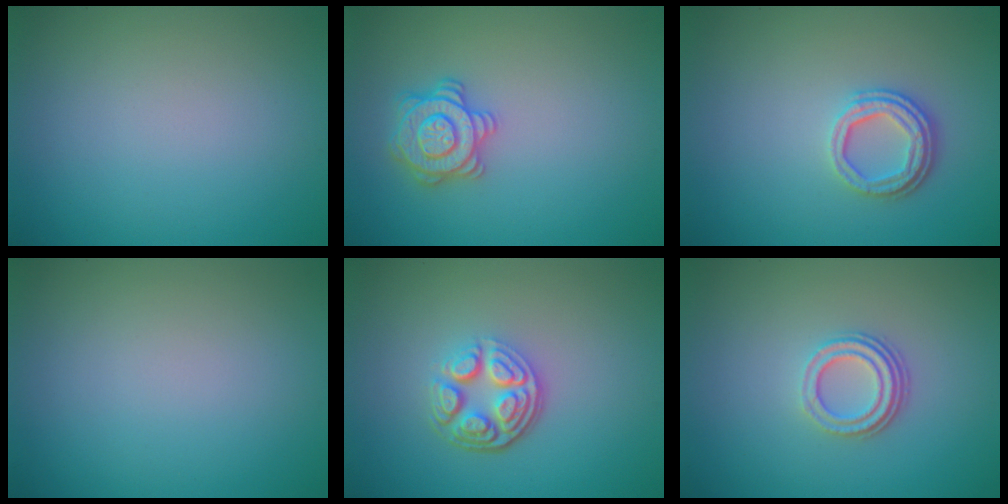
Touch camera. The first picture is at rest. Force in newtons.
{"total": 3.1, "press": 3.0, "slide": 0.6}
{"total": 3.2, "press": 2.5, "slide": 2.0}
{"total": 0.0}
{"total": 4.7, "press": 3.4, "slide": 3.1}
{"total": 3.2, "press": 2.3, "slide": 2.2}